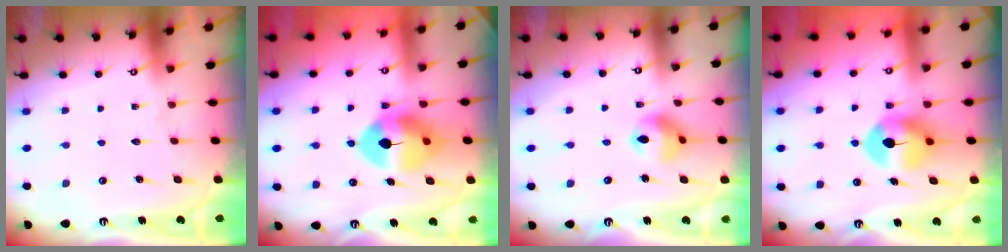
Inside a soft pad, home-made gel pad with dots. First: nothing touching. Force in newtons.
{"total": 9.3, "press": 9.3, "slide": 1.2}
{"total": 10.7, "press": 10.6, "slide": 1.5}
{"total": 9.5, "press": 9.4, "slide": 0.9}